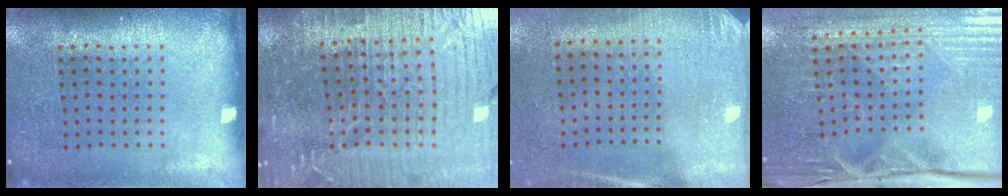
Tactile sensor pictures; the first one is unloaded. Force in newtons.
{"total": 7.0, "press": 6.1, "slide": 3.5}
{"total": 2.7, "press": 2.4, "slide": 1.3}
{"total": 4.8, "press": 4.3, "slide": 2.2}